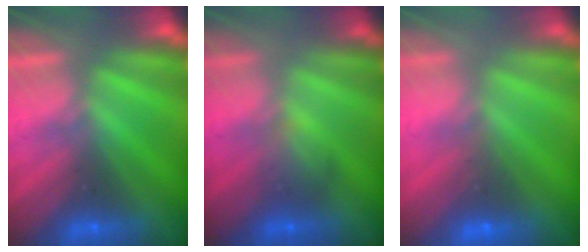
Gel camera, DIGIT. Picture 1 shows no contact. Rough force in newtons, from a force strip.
{"total": 1.9}
{"total": 5.1}